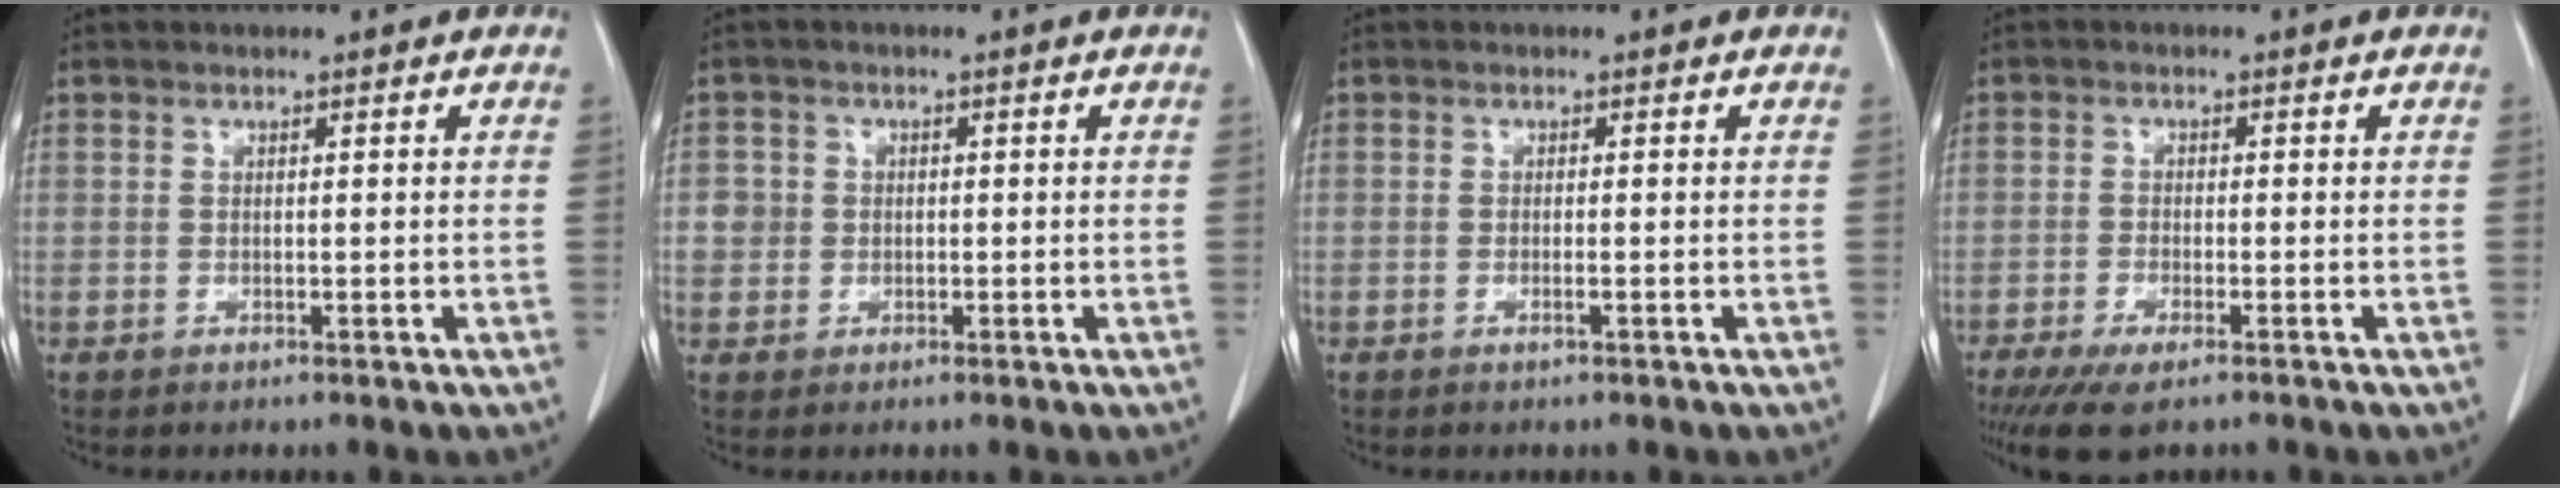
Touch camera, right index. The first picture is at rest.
{"total": 2.9, "force": [0.0, 2.8, 0.4], "torque": [0.005, 0.011, 0.002]}
{"total": 0.8, "force": [-0.3, 0.0, 0.7], "torque": [-0.014, 0.001, -0.003]}
{"total": 5.0, "force": [-3.3, 1.3, 3.5], "torque": [-0.060, -0.011, -0.051]}